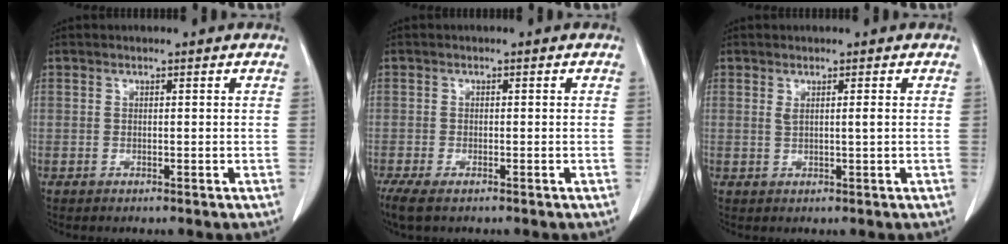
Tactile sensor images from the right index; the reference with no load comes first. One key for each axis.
{"total": 4.5, "fx": -3.2, "fy": 1.3, "fz": 2.9, "tx": -0.056, "ty": -0.014, "tz": -0.050}
{"total": 1.4, "fx": 0.4, "fy": -0.1, "fz": 1.4, "tx": -0.027, "ty": -0.003, "tz": 0.009}